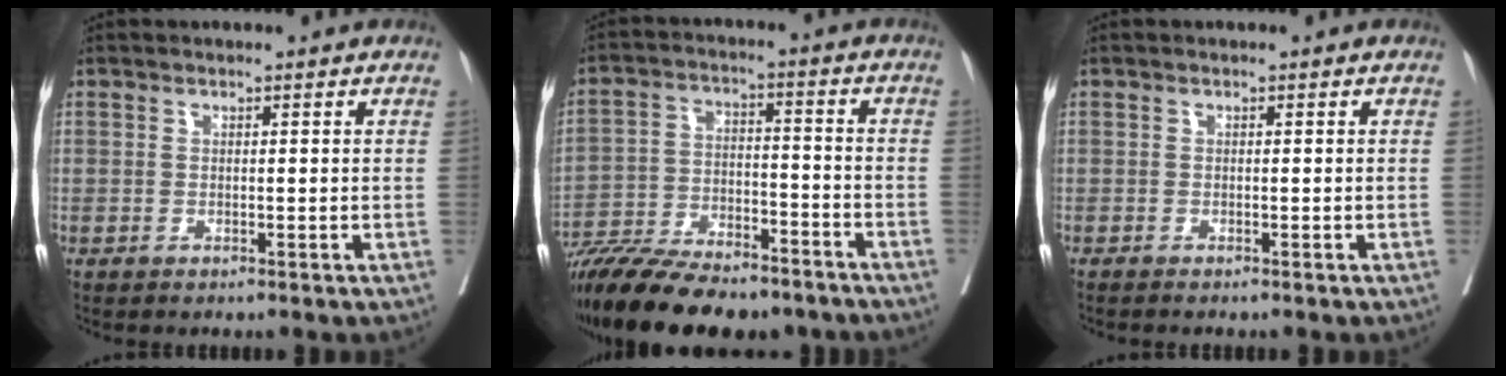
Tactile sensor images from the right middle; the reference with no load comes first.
{"total": 20.1, "force": [-16.8, 5.1, 9.7], "torque": [-0.186, -0.017, -0.270]}
{"total": 0.9, "force": [-0.8, -0.1, 0.4], "torque": [-0.003, 0.000, -0.012]}